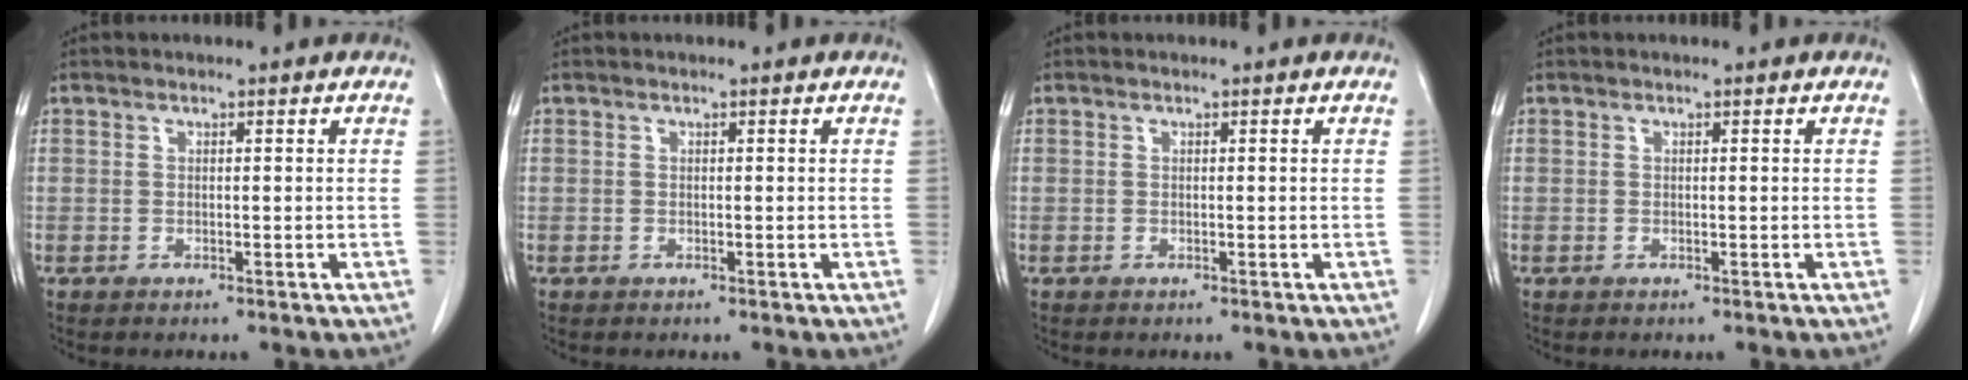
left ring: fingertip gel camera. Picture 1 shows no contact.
{"total": 0.0}
{"total": 0.0}
{"total": 0.0}